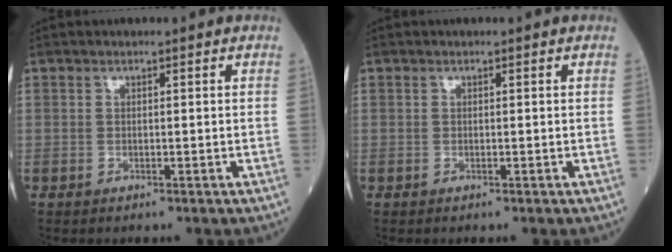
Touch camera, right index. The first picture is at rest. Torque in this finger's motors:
{"motor_torque": [0.00, 0.00, 0.00, 0.00]}